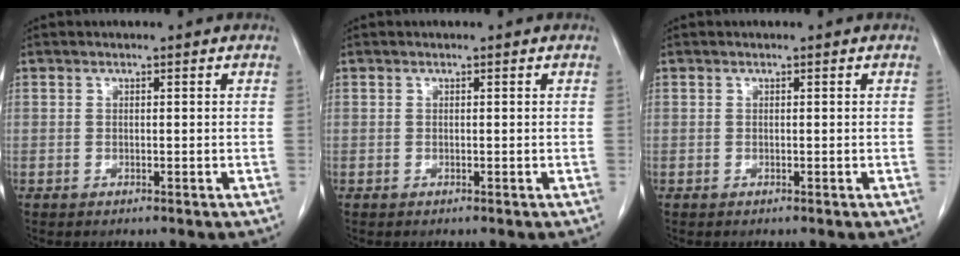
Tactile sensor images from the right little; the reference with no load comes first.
{"total": 0.0}
{"total": 0.0}